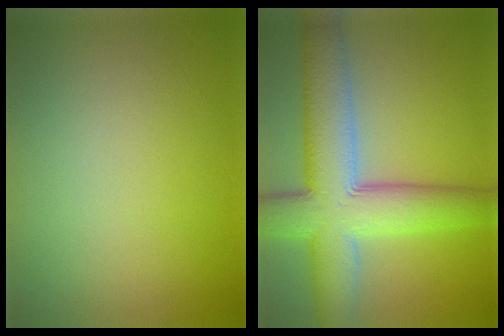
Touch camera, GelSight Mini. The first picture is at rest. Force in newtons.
{"total": 10.0, "press": 10.0, "slide": 0.5}